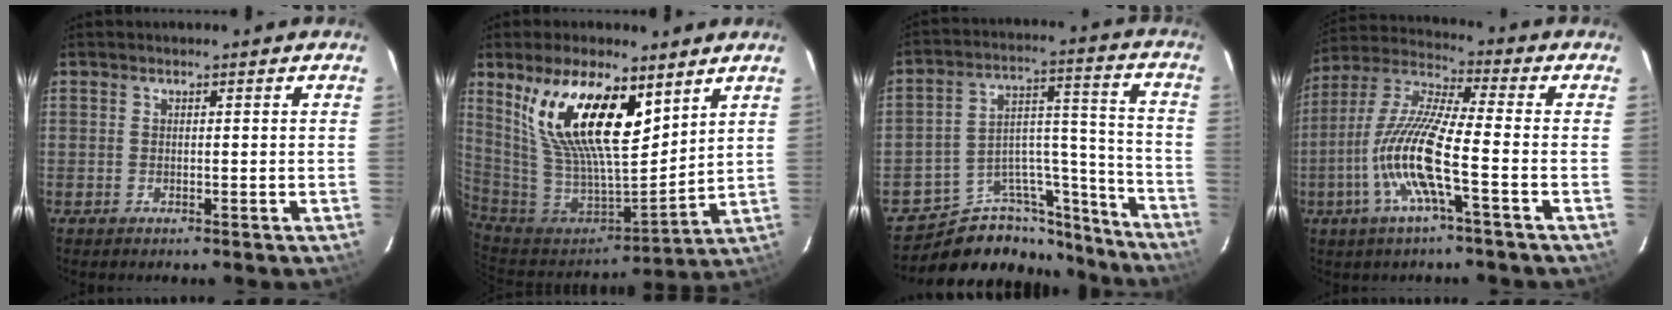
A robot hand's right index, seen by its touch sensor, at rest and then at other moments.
{"total": 20.0, "force": [10.5, 8.1, 15.0], "torque": [-0.284, 0.011, 0.208]}
{"total": 19.5, "force": [-16.9, 8.4, 4.8], "torque": [-0.070, 0.077, -0.245]}
{"total": 13.2, "force": [-4.4, 1.2, 12.4], "torque": [-0.258, -0.002, -0.093]}